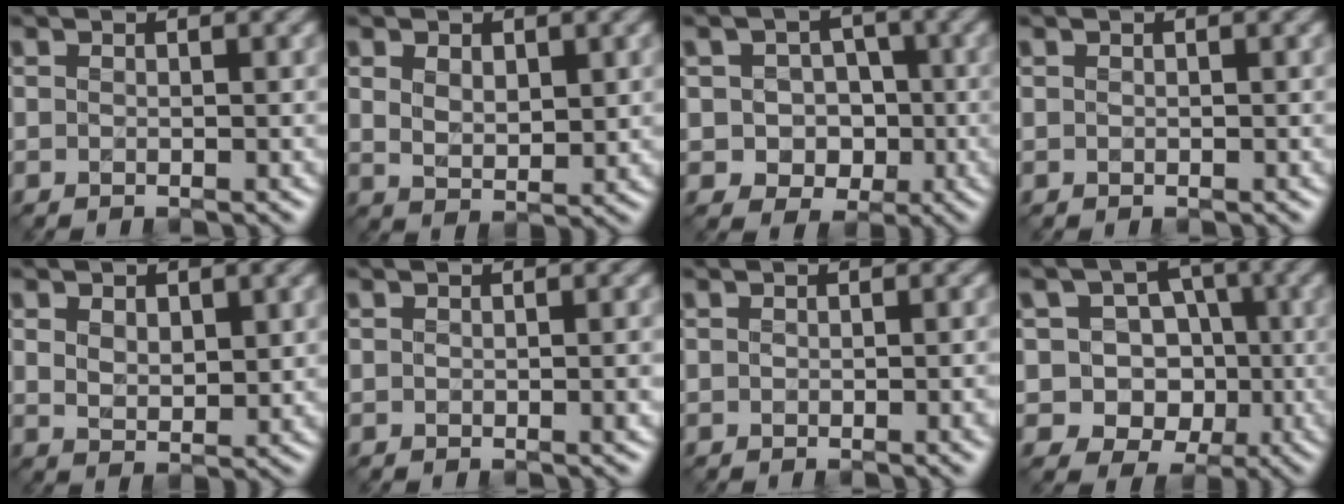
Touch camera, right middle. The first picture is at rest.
{"total": 3.0, "force": [1.0, 1.8, 2.2], "torque": [-0.045, -0.007, 0.024]}
{"total": 4.1, "force": [-0.6, 3.6, 1.8], "torque": [-0.006, 0.001, -0.021]}
{"total": 0.0}
{"total": 2.8, "force": [1.0, 1.7, 1.9], "torque": [-0.037, -0.006, 0.022]}
{"total": 1.2, "force": [-0.1, 0.6, 1.1], "torque": [-0.014, -0.002, 0.001]}
{"total": 2.1, "force": [-0.3, 1.0, 1.7], "torque": [-0.024, -0.007, -0.002]}
{"total": 7.4, "force": [-0.8, 6.8, 2.8], "torque": [-0.028, 0.024, -0.040]}